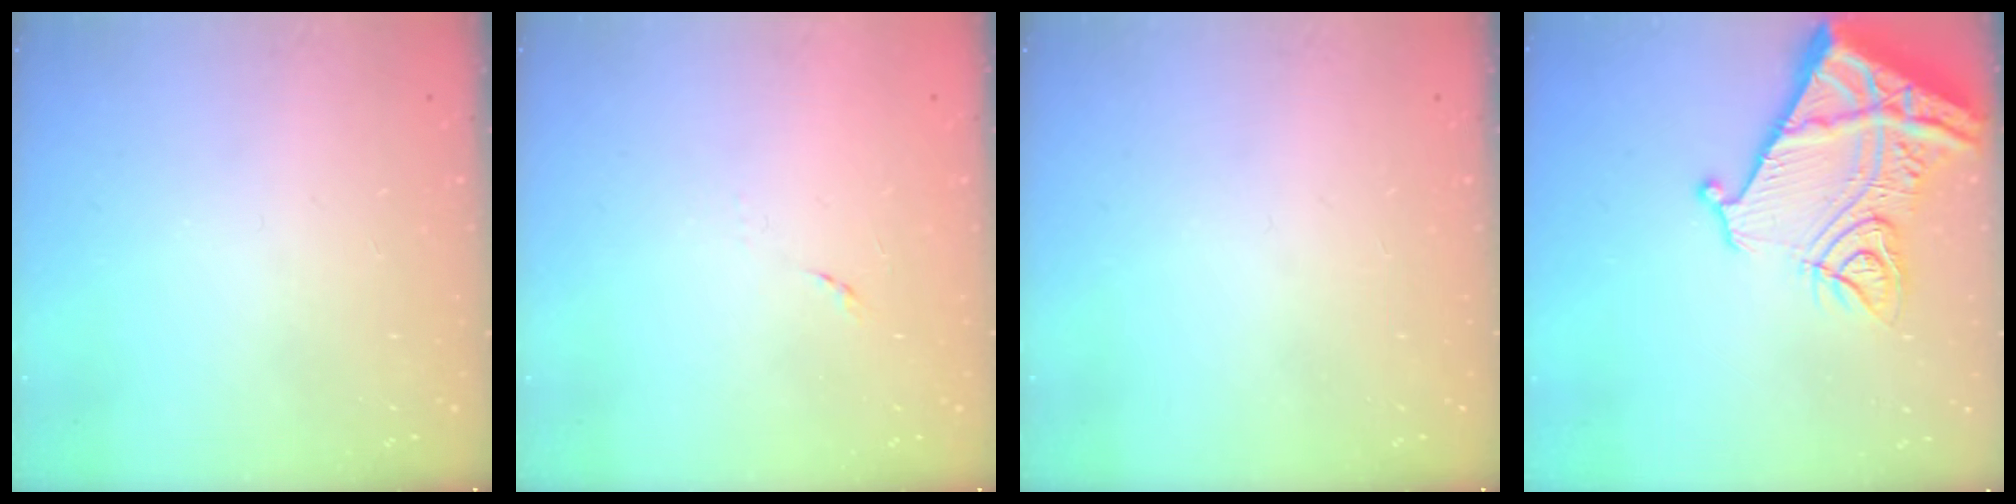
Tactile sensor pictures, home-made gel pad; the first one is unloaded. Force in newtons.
{"total": 5.7, "press": 5.6, "slide": 0.6}
{"total": 0.0}
{"total": 18.7, "press": 18.6, "slide": 2.1}